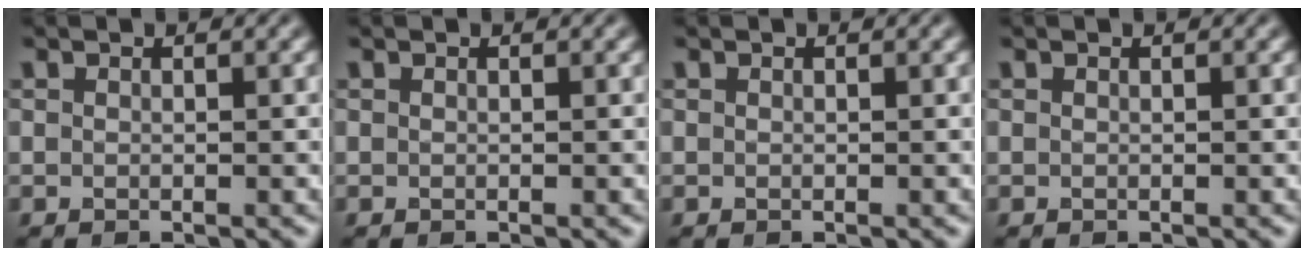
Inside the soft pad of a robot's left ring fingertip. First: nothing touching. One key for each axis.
{"total": 0.0}
{"total": 0.0}
{"total": 0.0}